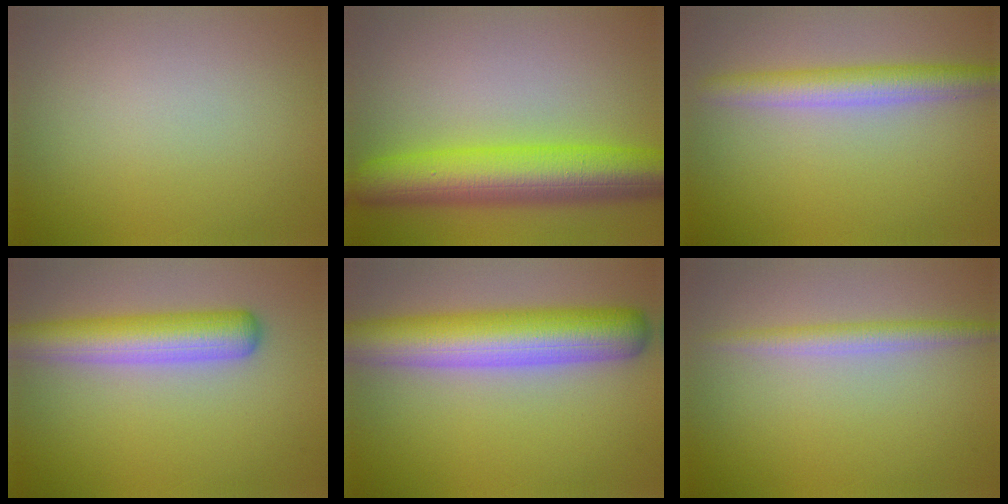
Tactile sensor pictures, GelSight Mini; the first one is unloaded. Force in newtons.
{"total": 8.7, "press": 8.7, "slide": 0.3}
{"total": 3.8, "press": 3.8, "slide": 0.1}
{"total": 5.6, "press": 5.6, "slide": 0.2}
{"total": 8.8, "press": 8.8, "slide": 0.5}
{"total": 2.2, "press": 2.2, "slide": 0.0}